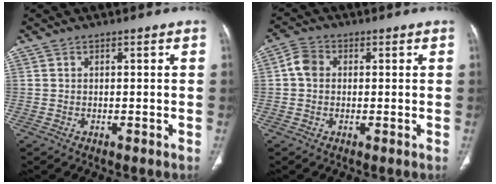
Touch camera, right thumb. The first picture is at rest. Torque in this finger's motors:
{"motor_torque": [0.24, 1.19, 0.28, -0.10, 0.02]}